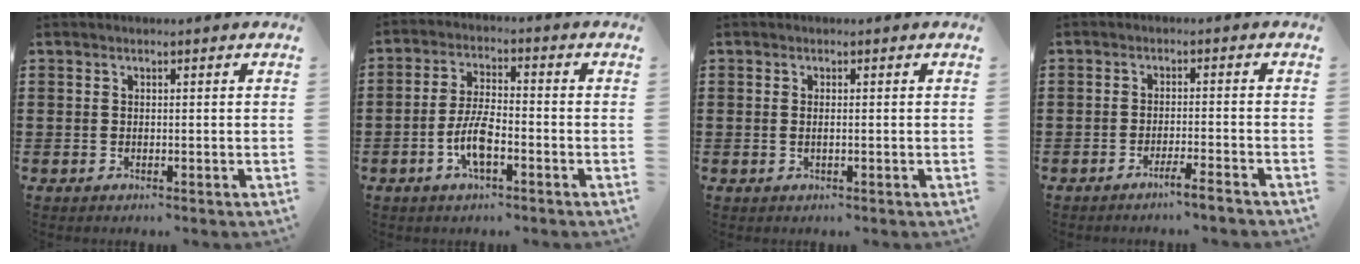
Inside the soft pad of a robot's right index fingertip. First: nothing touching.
{"total": 6.5, "force": [-2.4, 2.2, 5.6], "torque": [-0.129, -0.004, -0.053]}
{"total": 0.7, "force": [0.0, 0.1, 0.7], "torque": [-0.013, -0.002, 0.001]}
{"total": 3.1, "force": [-2.6, -0.4, 1.5], "torque": [-0.024, -0.004, -0.050]}